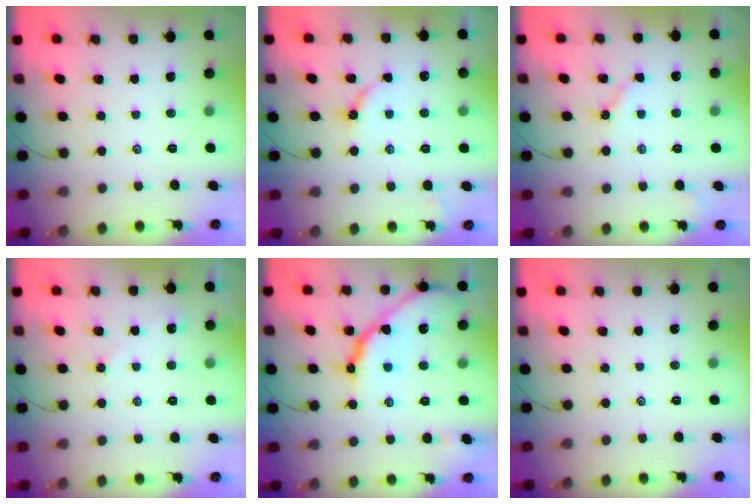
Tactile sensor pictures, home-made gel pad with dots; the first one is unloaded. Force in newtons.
{"total": 5.1, "press": 5.0, "slide": 0.7}
{"total": 4.0, "press": 4.0, "slide": 0.2}
{"total": 3.0, "press": 3.0, "slide": 0.3}
{"total": 14.7, "press": 14.6, "slide": 1.5}
{"total": 0.0}